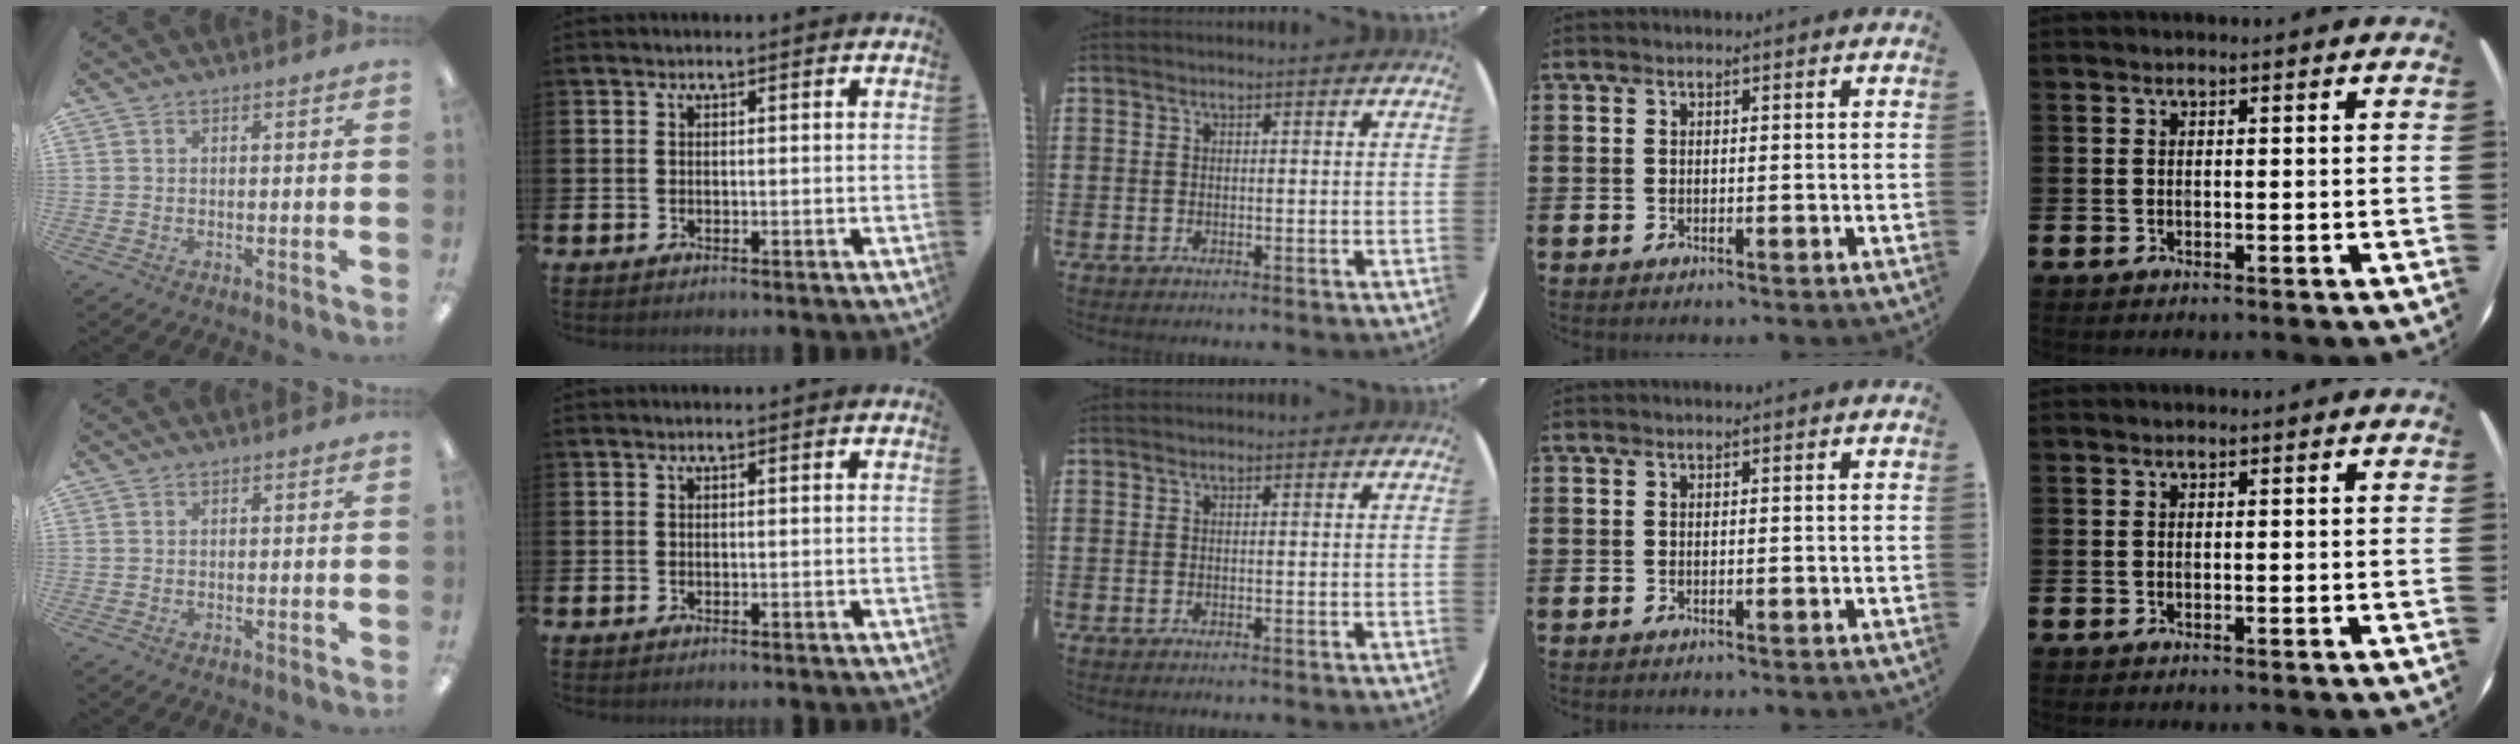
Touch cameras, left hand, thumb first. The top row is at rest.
{}